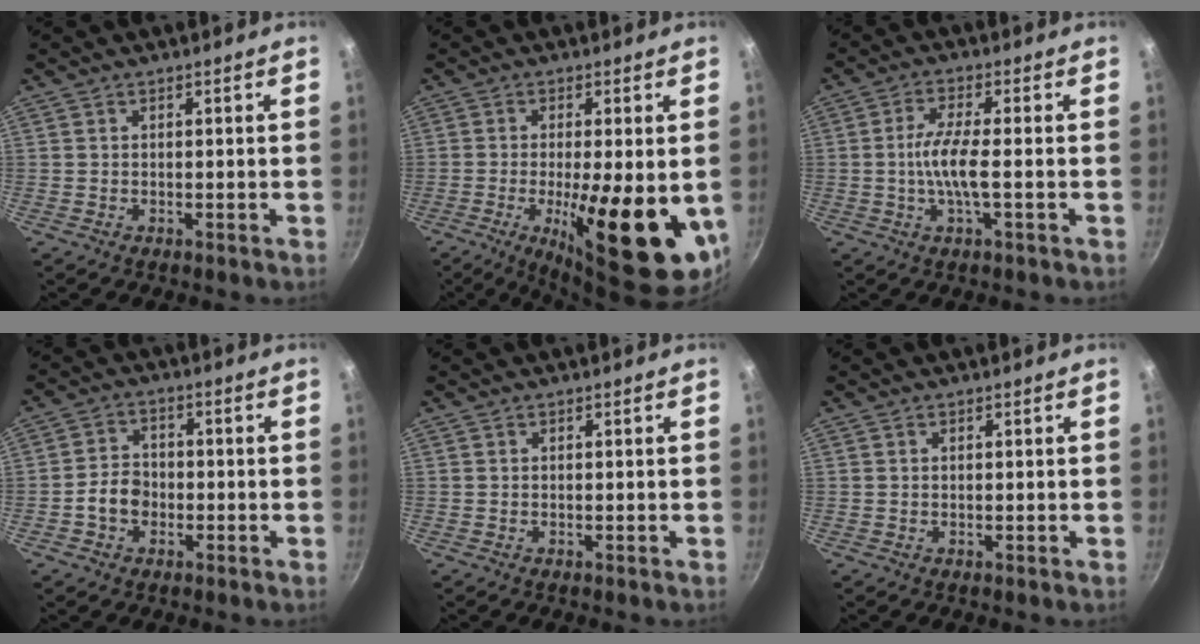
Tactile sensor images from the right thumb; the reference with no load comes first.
{"total": 18.3, "force": [-3.4, 5.5, 17.1], "torque": [-0.243, -0.015, -0.042]}
{"total": 6.4, "force": [-1.0, 1.0, 6.2], "torque": [-0.132, 0.010, -0.025]}
{"total": 5.3, "force": [-1.8, 4.1, 2.8], "torque": [-0.031, 0.023, -0.037]}
{"total": 0.0}
{"total": 0.0}